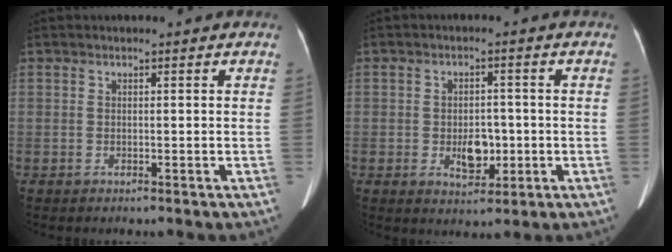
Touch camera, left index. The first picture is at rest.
{"total": 4.7, "force": [-0.9, 2.9, 3.6], "torque": [-0.057, 0.002, -0.008]}